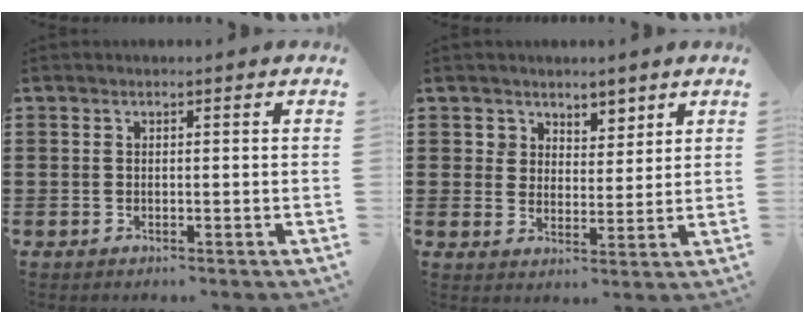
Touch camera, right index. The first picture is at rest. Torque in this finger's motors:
{"motor_torque": [-0.24, 0.40, 0.04, -0.01]}